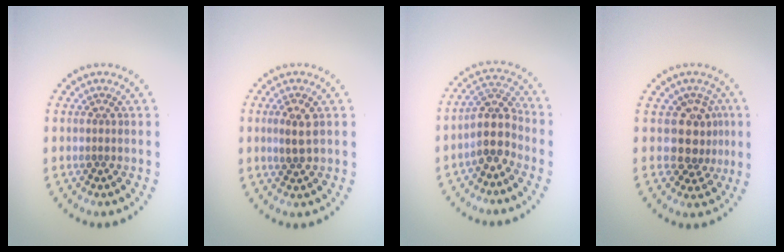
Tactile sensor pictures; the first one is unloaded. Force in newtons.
{"total": 2.1, "press": 2.1, "slide": 0.4}
{"total": 3.5, "press": 3.0, "slide": 1.8}
{"total": 3.5, "press": 2.7, "slide": 2.2}